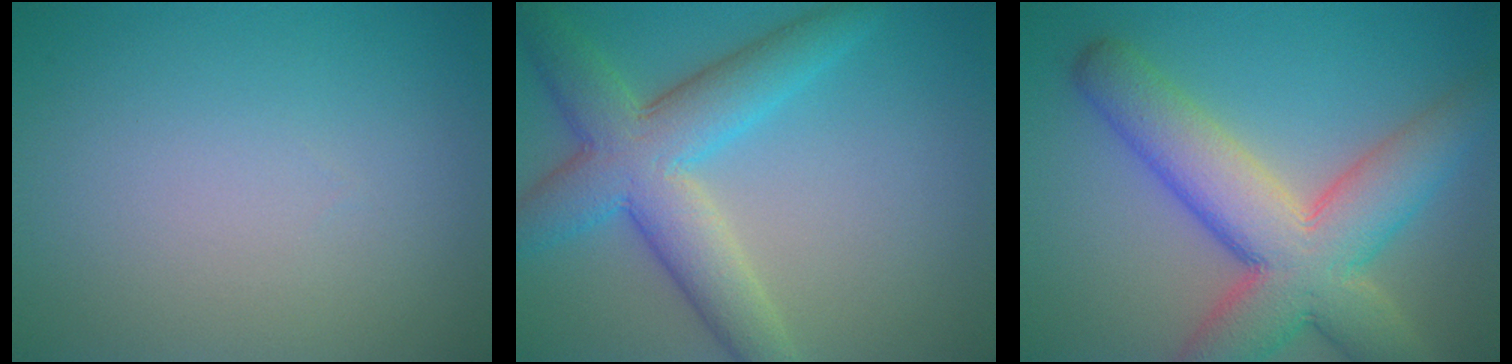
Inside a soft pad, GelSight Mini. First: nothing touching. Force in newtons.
{"total": 7.3, "press": 7.3, "slide": 0.3}
{"total": 10.1, "press": 10.1, "slide": 0.3}